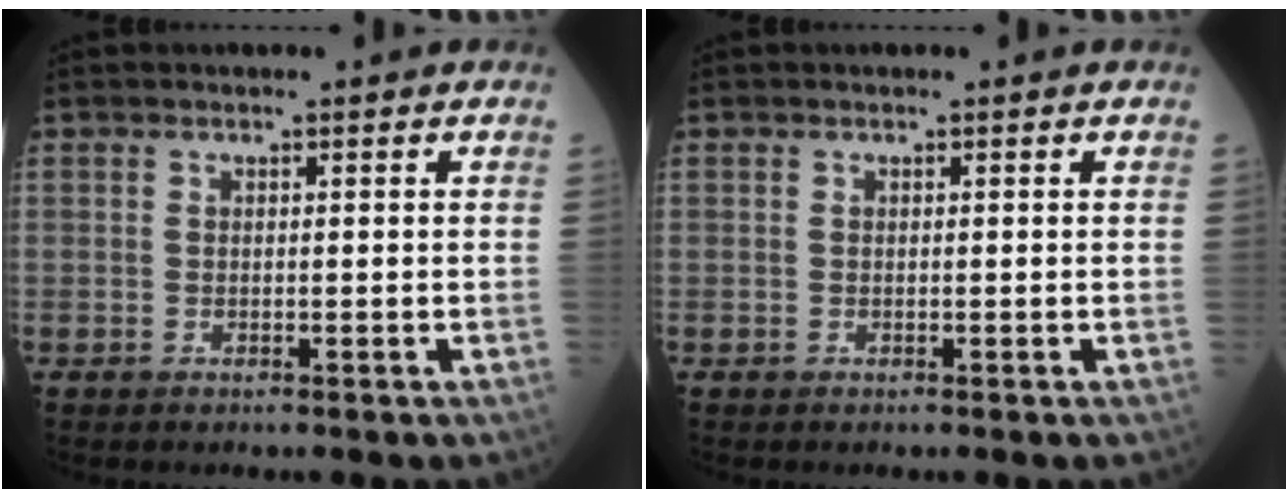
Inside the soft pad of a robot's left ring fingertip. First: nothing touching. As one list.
[{"total": 0.0}]